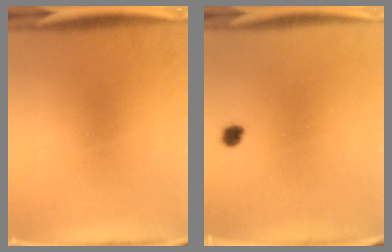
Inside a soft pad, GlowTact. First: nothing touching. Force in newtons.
{"total": 1.8}